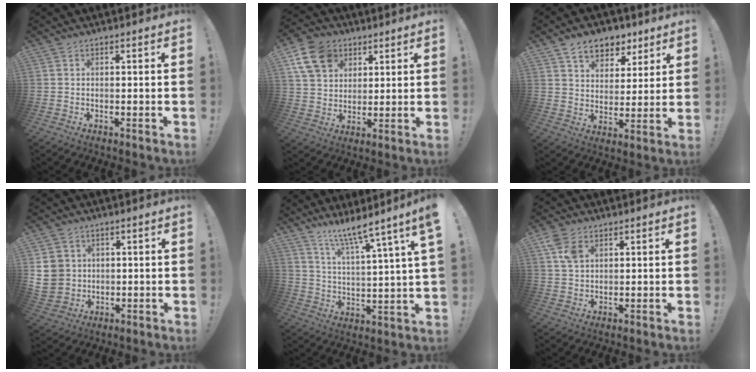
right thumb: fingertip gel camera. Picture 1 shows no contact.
{"total": 12.7, "force": [5.5, 9.8, 6.0], "torque": [-0.104, -0.015, 0.113]}
{"total": 9.6, "force": [6.2, 6.4, 3.5], "torque": [-0.052, -0.037, 0.119]}
{"total": 8.3, "force": [1.8, 7.6, 2.8], "torque": [-0.069, -0.003, 0.041]}
{"total": 9.8, "force": [7.4, 0.4, 6.4], "torque": [-0.108, -0.062, 0.116]}
{"total": 6.2, "force": [2.7, 4.0, 3.9], "torque": [-0.063, -0.003, 0.052]}